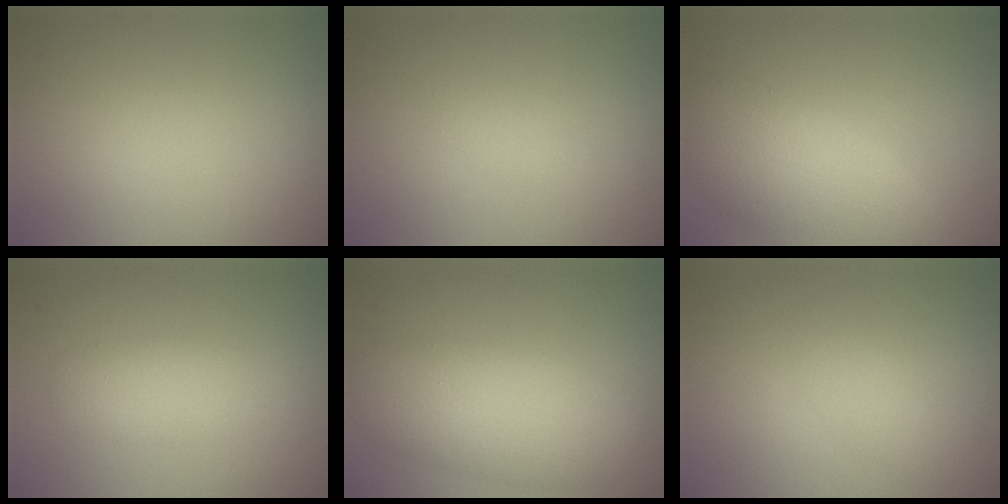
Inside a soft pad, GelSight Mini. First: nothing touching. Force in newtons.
{"total": 0.5, "press": 0.5, "slide": 0.0}
{"total": 6.9, "press": 6.9, "slide": 0.5}
{"total": 2.8, "press": 2.8, "slide": 0.1}
{"total": 6.4, "press": 6.4, "slide": 0.3}
{"total": 1.2, "press": 1.2, "slide": 0.1}